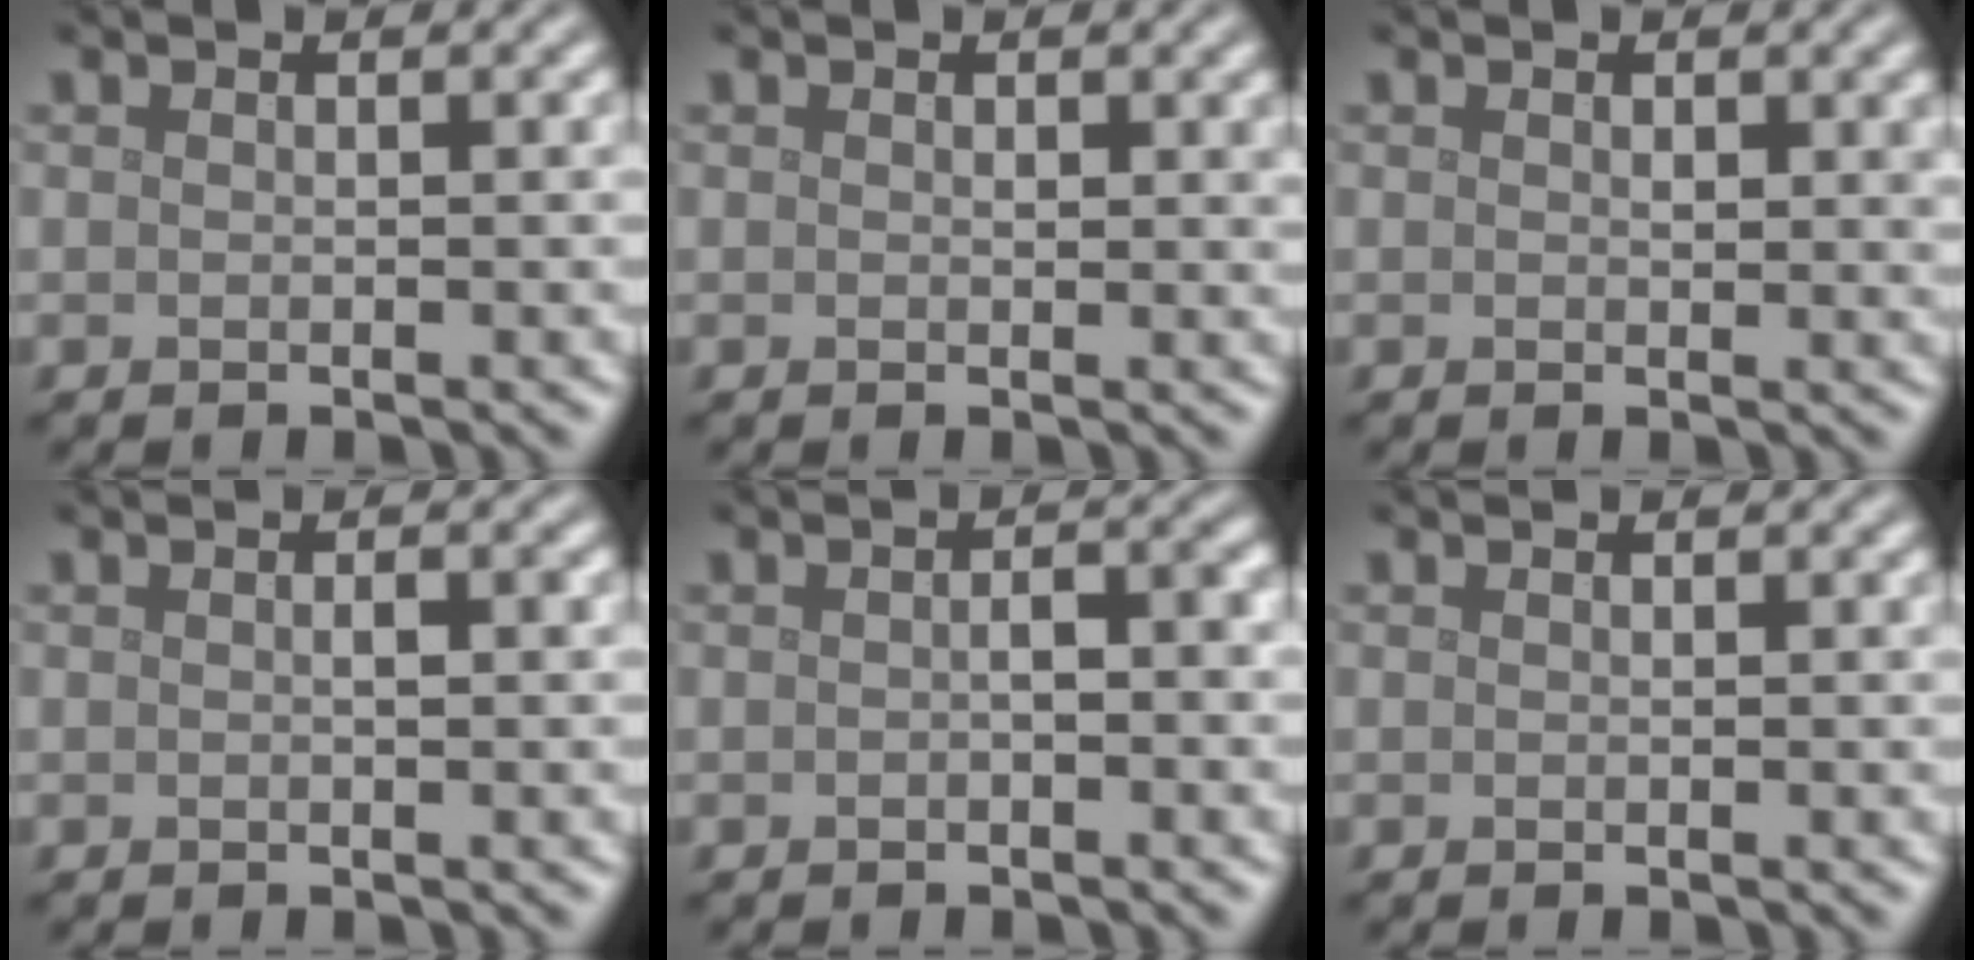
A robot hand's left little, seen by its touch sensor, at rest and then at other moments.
{"total": 0.7, "force": [0.3, 0.4, 0.5], "torque": [-0.003, -0.004, 0.004]}
{"total": 1.0, "force": [0.4, 0.6, 0.8], "torque": [-0.006, -0.005, 0.007]}
{"total": 0.8, "force": [0.0, 0.2, 0.8], "torque": [-0.013, 0.001, 0.001]}
{"total": 1.6, "force": [-0.4, 0.6, 1.4], "torque": [-0.025, 0.004, -0.007]}
{"total": 0.0}